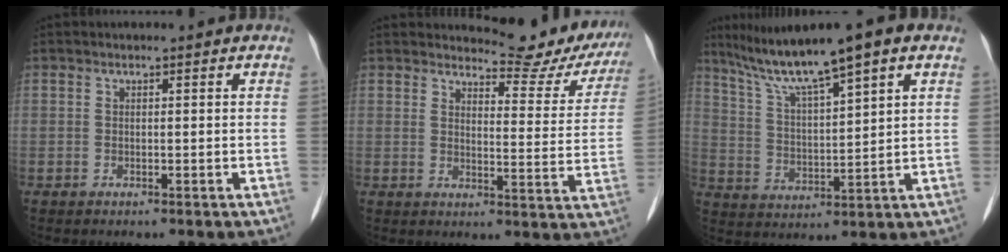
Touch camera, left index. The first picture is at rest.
{"total": 10.9, "force": [10.5, 2.7, 1.7], "torque": [-0.008, -0.029, 0.110]}
{"total": 12.1, "force": [8.7, 0.3, 8.5], "torque": [-0.155, 0.022, 0.155]}